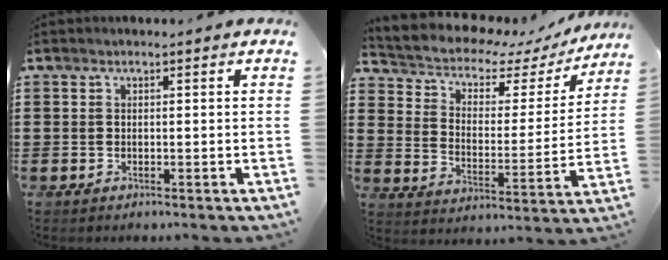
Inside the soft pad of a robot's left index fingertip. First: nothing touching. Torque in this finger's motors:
{"motor_torque": [1.08, -1.06, 0.50, 0.08]}